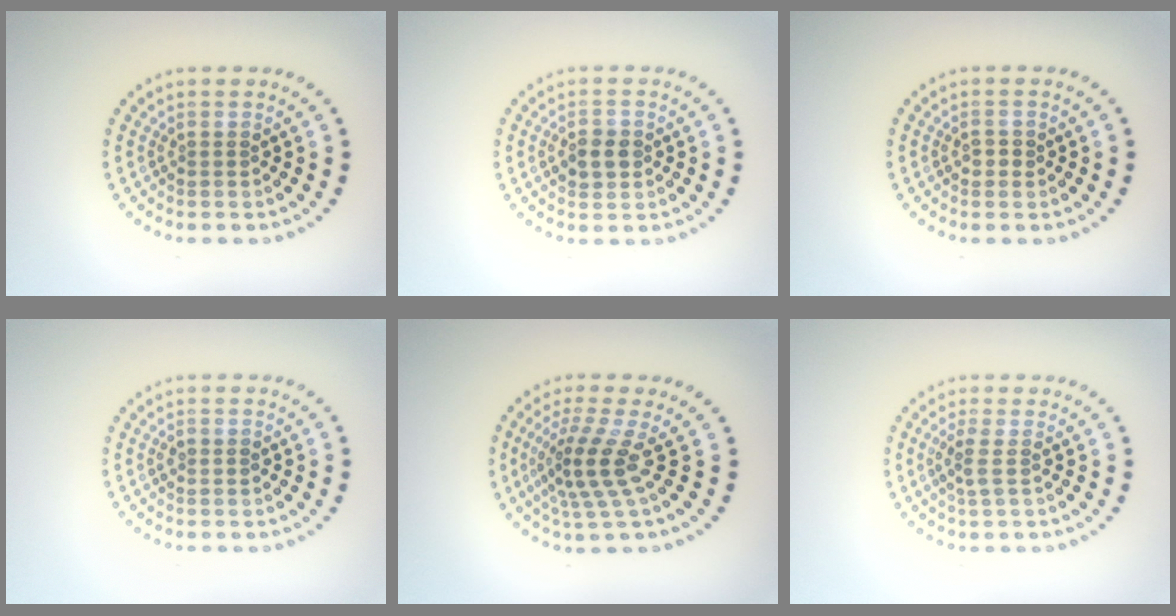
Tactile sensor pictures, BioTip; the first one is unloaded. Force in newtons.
{"total": 2.3, "press": 2.3, "slide": 0.4}
{"total": 0.9, "press": 0.9, "slide": 0.2}
{"total": 1.0, "press": 1.0, "slide": 0.1}
{"total": 4.1, "press": 2.9, "slide": 2.9}
{"total": 1.4, "press": 1.2, "slide": 0.8}